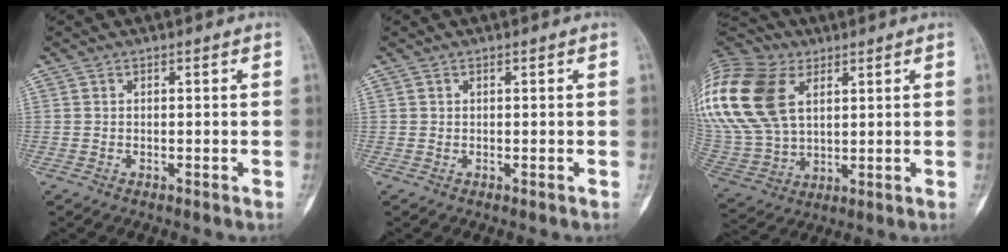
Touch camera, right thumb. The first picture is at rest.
{"total": 0.0}
{"total": 28.2, "force": [9.9, 18.8, 18.6], "torque": [-0.455, 0.028, 0.201]}